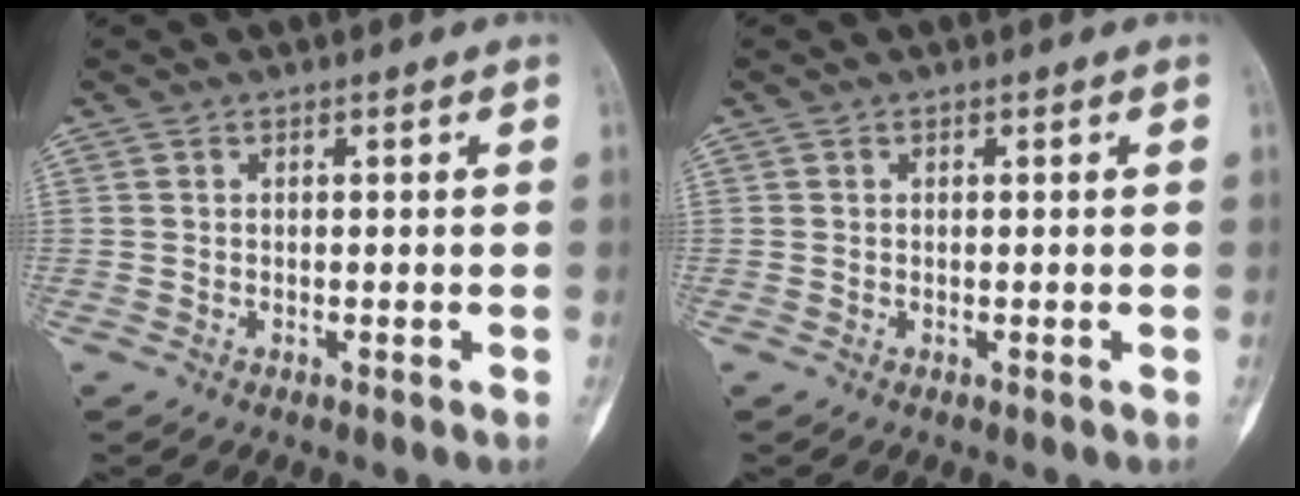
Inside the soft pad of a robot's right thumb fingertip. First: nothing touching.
{"total": 0.0}